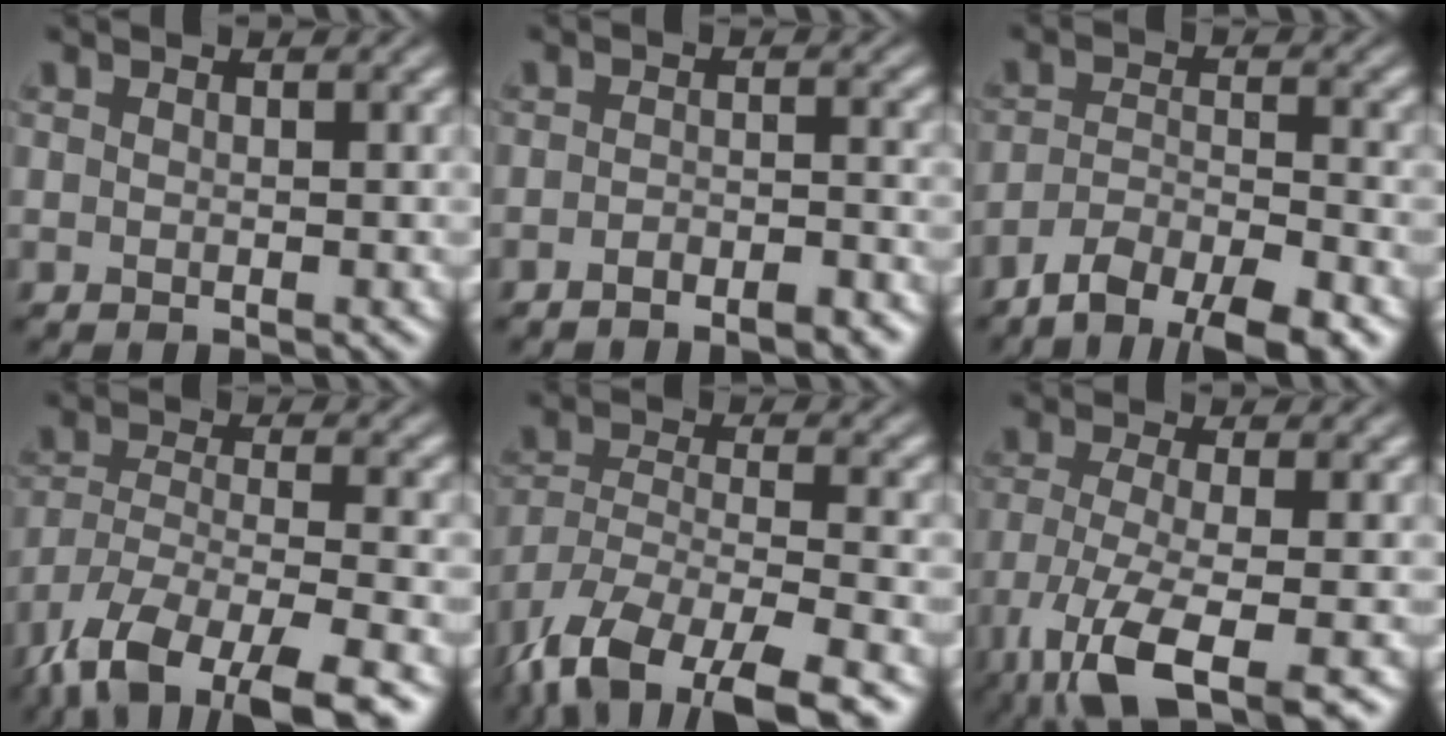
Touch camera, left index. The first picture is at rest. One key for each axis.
{"total": 3.2, "fx": -2.5, "fy": 0.9, "fz": 1.8, "tx": -0.026, "ty": 0.004, "tz": -0.037}
{"total": 7.0, "fx": -5.3, "fy": 1.9, "fz": 4.1, "tx": -0.068, "ty": -0.003, "tz": -0.096}
{"total": 11.0, "fx": -7.7, "fy": 3.9, "fz": 6.9, "tx": -0.132, "ty": -0.027, "tz": -0.137}
{"total": 11.8, "fx": -8.4, "fy": 4.3, "fz": 7.1, "tx": -0.136, "ty": -0.026, "tz": -0.147}
{"total": 8.1, "fx": -4.5, "fy": 2.2, "fz": 6.3, "tx": -0.129, "ty": -0.017, "tz": -0.091}